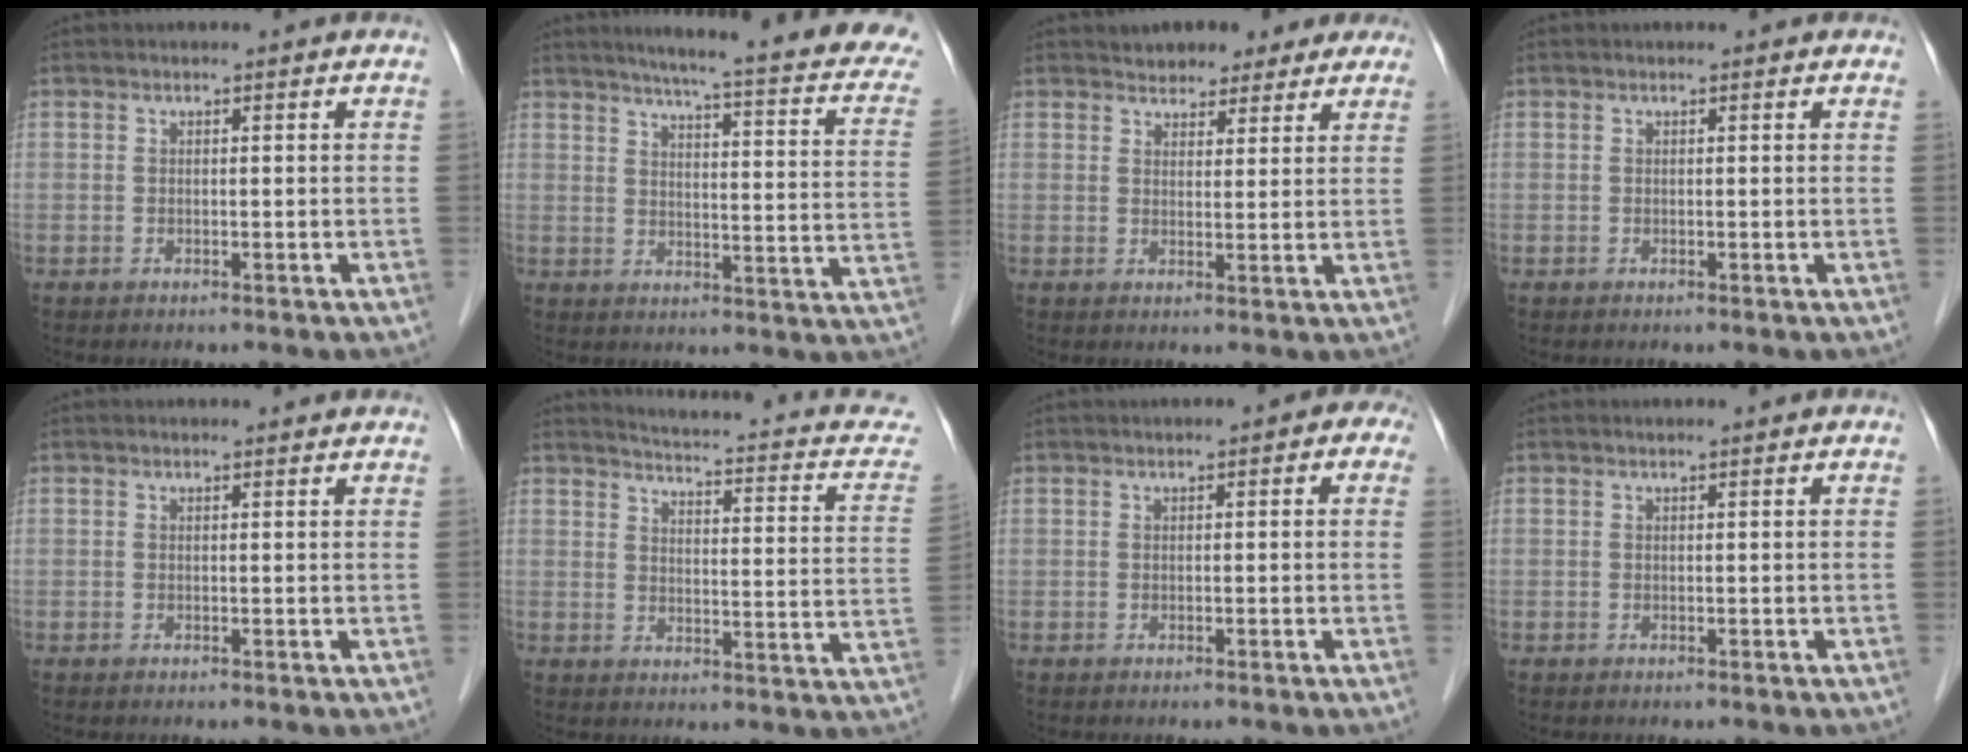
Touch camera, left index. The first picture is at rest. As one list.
[{"total": 21.4, "force": [17.4, 1.7, 12.3], "torque": [-0.158, -0.030, 0.192]}, {"total": 6.8, "force": [5.6, 3.5, 1.7], "torque": [-0.009, 0.015, 0.068]}, {"total": 1.0, "force": [0.8, 0.3, 0.4], "torque": [-0.009, 0.007, 0.005]}, {"total": 2.4, "force": [2.3, 0.3, 0.5], "torque": [-0.013, 0.008, 0.021]}, {"total": 14.7, "force": [12.1, 3.4, 7.6], "torque": [-0.094, -0.024, 0.116]}, {"total": 2.8, "force": [1.0, 1.0, 2.4], "torque": [-0.021, 0.016, 0.007]}, {"total": 0.9, "force": [0.7, -0.1, 0.4], "torque": [-0.007, 0.008, 0.013]}]